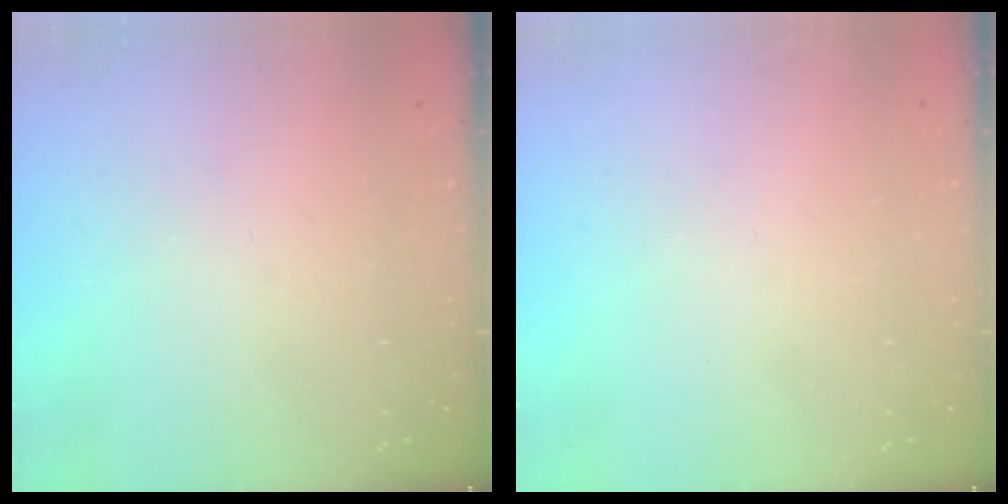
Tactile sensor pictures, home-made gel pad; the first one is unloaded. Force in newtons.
{"total": 0.0}